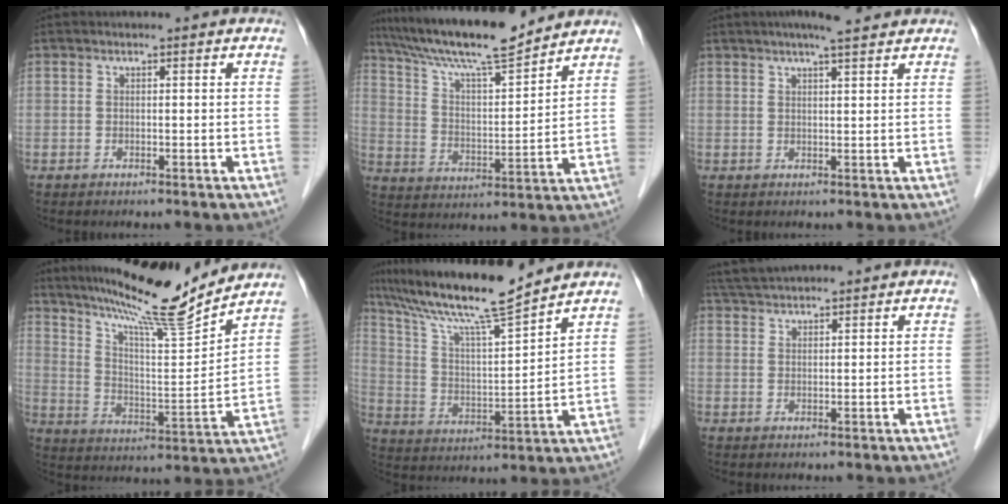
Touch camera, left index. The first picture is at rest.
{"total": 15.5, "force": [13.7, 0.9, 7.2], "torque": [-0.133, 0.006, 0.235]}
{"total": 6.4, "force": [5.2, 0.6, 3.8], "torque": [-0.056, 0.025, 0.077]}
{"total": 16.9, "force": [14.9, -0.4, 7.9], "torque": [-0.134, -0.012, 0.240]}
{"total": 15.6, "force": [13.3, -0.5, 8.2], "torque": [-0.154, 0.006, 0.236]}
{"total": 5.3, "force": [5.0, 0.4, 1.7], "torque": [-0.036, 0.036, 0.095]}